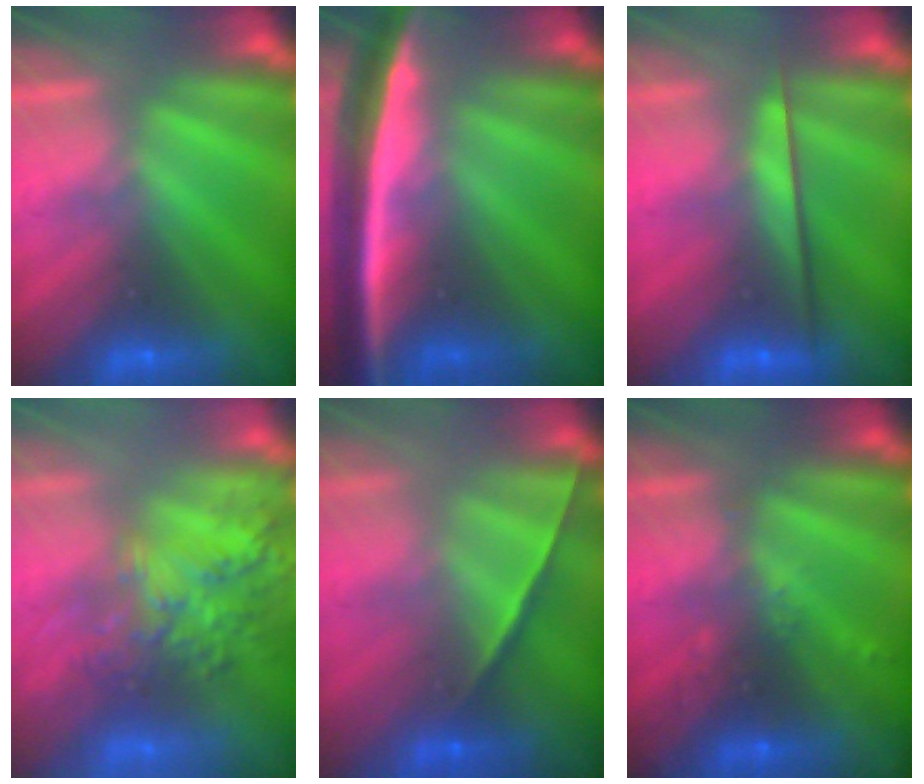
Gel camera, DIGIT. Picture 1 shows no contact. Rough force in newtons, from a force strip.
{"total": 8.3}
{"total": 2.3}
{"total": 8.1}
{"total": 1.1}
{"total": 3.0}